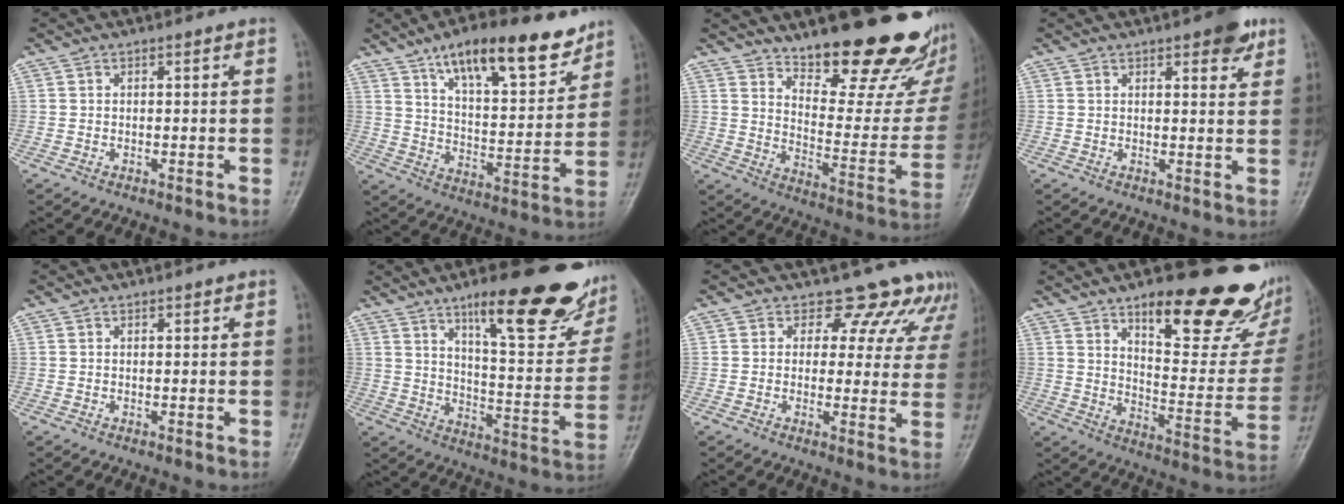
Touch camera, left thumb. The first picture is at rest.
{"total": 18.4, "force": [12.3, 6.5, 12.0], "torque": [-0.147, -0.058, 0.202]}
{"total": 24.7, "force": [17.9, 8.1, 14.9], "torque": [-0.162, -0.120, 0.252]}
{"total": 5.4, "force": [3.3, 2.1, 3.8], "torque": [-0.031, -0.013, 0.038]}
{"total": 0.9, "force": [0.6, 0.5, 0.4], "torque": [0.005, -0.002, 0.005]}
{"total": 24.6, "force": [15.6, 6.7, 17.8], "torque": [-0.202, -0.072, 0.230]}
{"total": 10.0, "force": [8.7, 4.8, 1.4], "torque": [0.035, -0.048, 0.078]}
{"total": 27.3, "force": [16.9, 9.5, 19.2], "torque": [-0.208, -0.083, 0.245]}